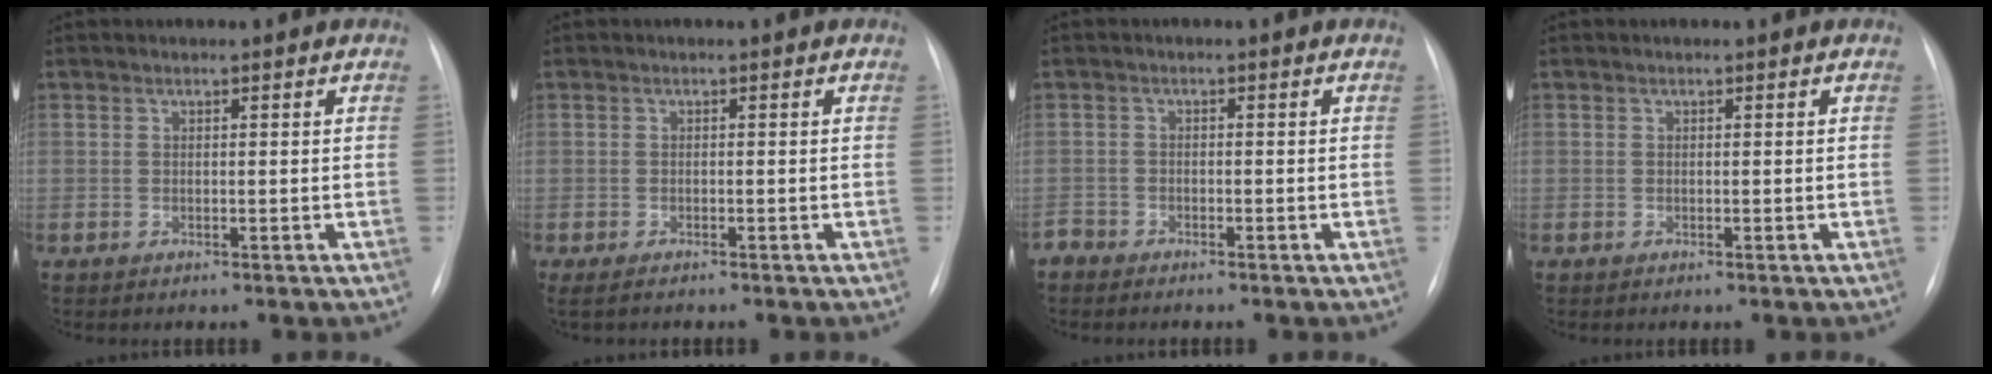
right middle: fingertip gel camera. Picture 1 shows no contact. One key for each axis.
{"total": 3.0, "fx": -2.5, "fy": 0.7, "fz": 1.5, "tx": -0.023, "ty": -0.008, "tz": -0.033}
{"total": 1.7, "fx": -1.6, "fy": 0.5, "fz": -0.2, "tx": 0.003, "ty": -0.002, "tz": -0.032}
{"total": 0.0}